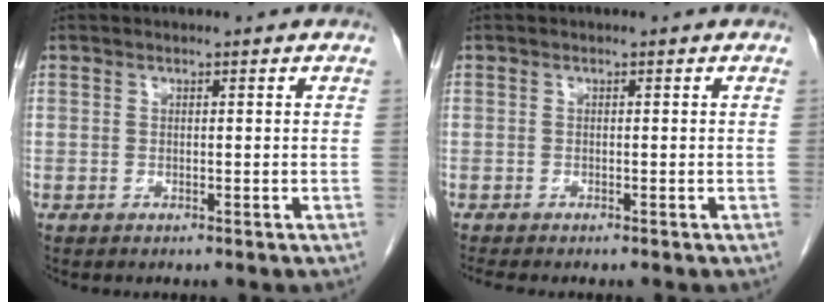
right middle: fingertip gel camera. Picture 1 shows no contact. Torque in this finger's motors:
{"motor_torque": [0.30, -0.18, 0.00, 0.01]}